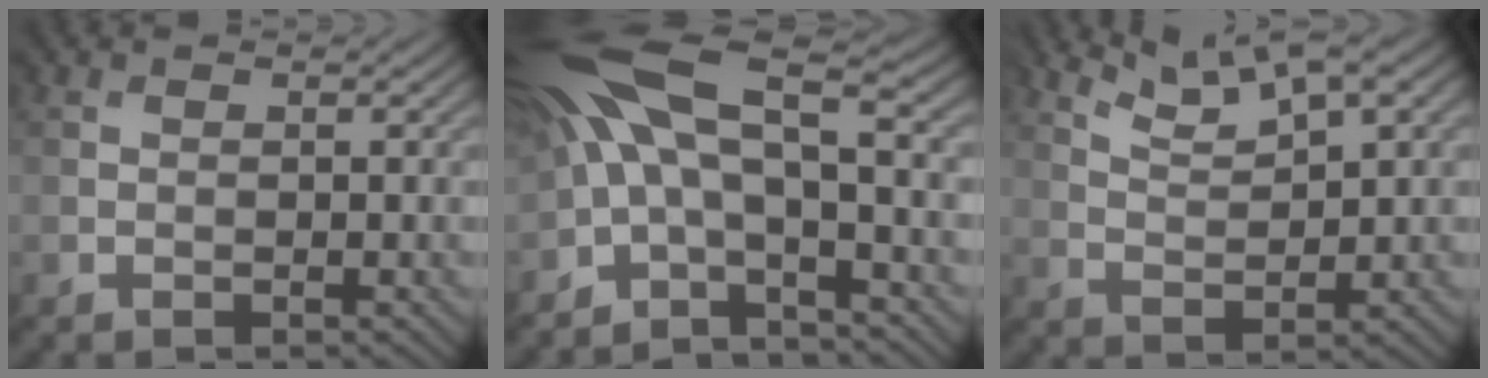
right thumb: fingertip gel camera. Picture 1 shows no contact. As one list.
[{"total": 12.8, "force": [-0.8, 5.0, 11.7], "torque": [-0.254, 0.013, -0.016]}, {"total": 6.0, "force": [4.6, 1.3, 3.5], "torque": [-0.078, 0.005, 0.095]}]